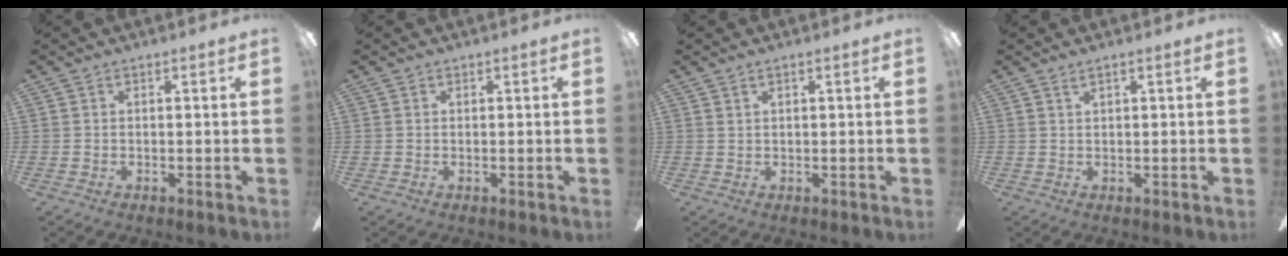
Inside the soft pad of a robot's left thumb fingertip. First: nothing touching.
{"total": 0.0}
{"total": 0.9, "force": [0.6, 0.2, 0.6], "torque": [-0.013, 0.001, 0.011]}
{"total": 1.2, "force": [0.9, 0.1, 0.8], "torque": [-0.018, 0.000, 0.016]}